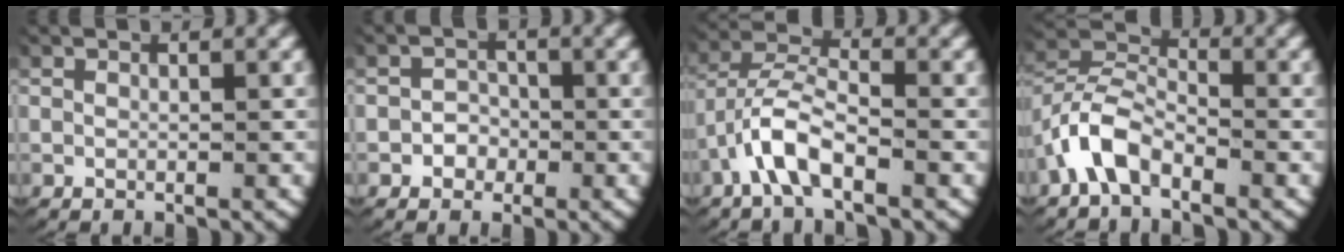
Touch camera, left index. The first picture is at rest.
{"total": 2.6, "force": [-0.9, 2.4, 0.6], "torque": [-0.006, -0.001, -0.019]}
{"total": 4.3, "force": [-0.9, 2.6, 3.3], "torque": [-0.078, -0.005, -0.021]}
{"total": 3.7, "force": [-1.4, 2.7, 2.2], "torque": [-0.052, 0.001, -0.036]}